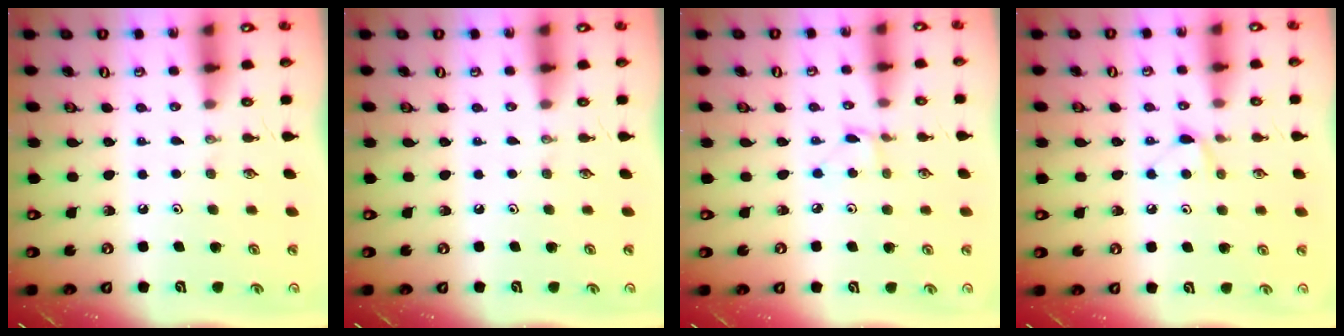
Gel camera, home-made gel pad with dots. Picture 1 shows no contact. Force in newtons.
{"total": 0.0}
{"total": 2.0, "press": 2.0, "slide": 0.2}
{"total": 4.9, "press": 4.9, "slide": 0.6}